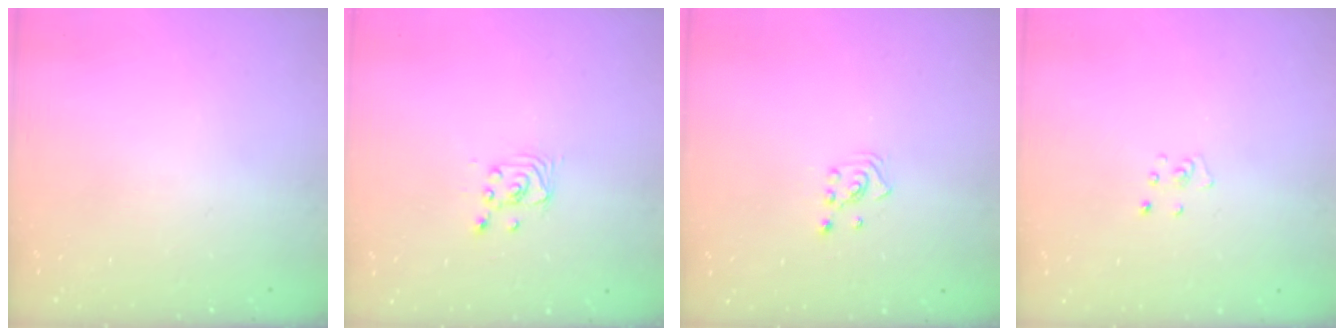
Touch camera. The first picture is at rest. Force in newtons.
{"total": 2.2, "press": 2.2, "slide": 0.2}
{"total": 2.1, "press": 2.1, "slide": 0.3}
{"total": 3.2, "press": 3.2, "slide": 0.4}